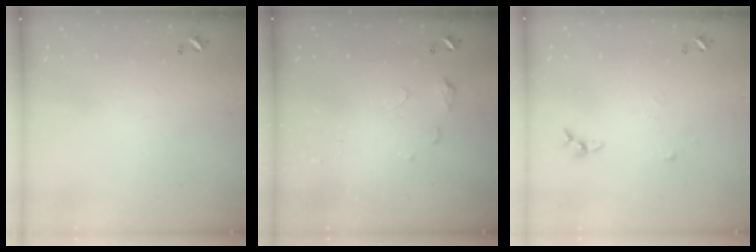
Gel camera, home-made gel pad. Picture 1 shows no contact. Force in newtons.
{"total": 5.6, "press": 5.6, "slide": 0.7}
{"total": 4.2, "press": 4.2, "slide": 0.5}